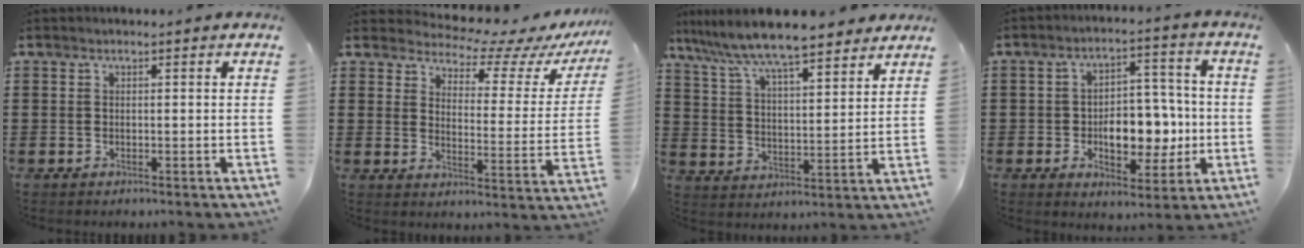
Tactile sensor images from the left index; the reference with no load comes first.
{"total": 6.4, "force": [5.9, 1.2, 2.0], "torque": [-0.047, -0.047, 0.096]}
{"total": 8.2, "force": [7.5, 0.5, 3.5], "torque": [-0.098, -0.040, 0.128]}
{"total": 8.8, "force": [-1.5, 5.4, 6.8], "torque": [-0.100, 0.009, -0.028]}